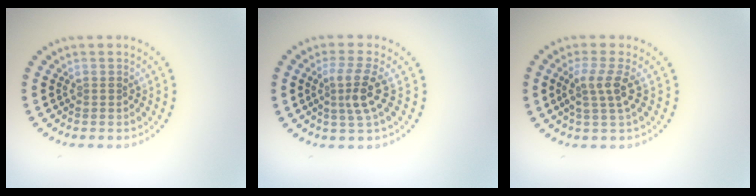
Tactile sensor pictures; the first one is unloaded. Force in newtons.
{"total": 2.9, "press": 2.4, "slide": 1.6}
{"total": 2.7, "press": 1.9, "slide": 1.8}